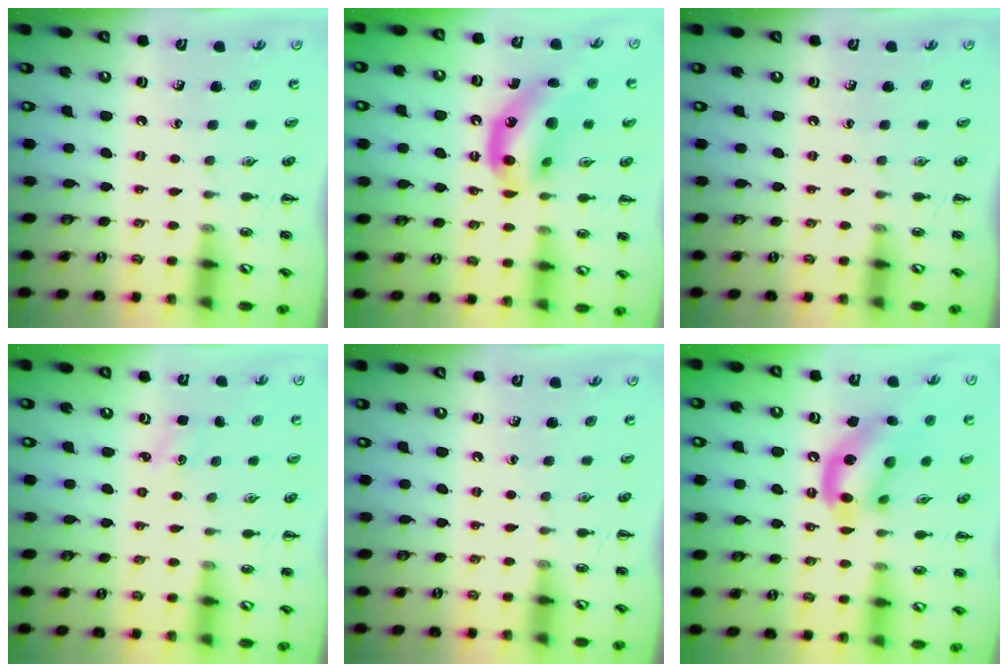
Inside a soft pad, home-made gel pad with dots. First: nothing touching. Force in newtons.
{"total": 14.3, "press": 13.8, "slide": 3.5}
{"total": 0.0}
{"total": 1.8, "press": 1.7, "slide": 0.5}
{"total": 0.0}
{"total": 15.2, "press": 15.1, "slide": 2.0}